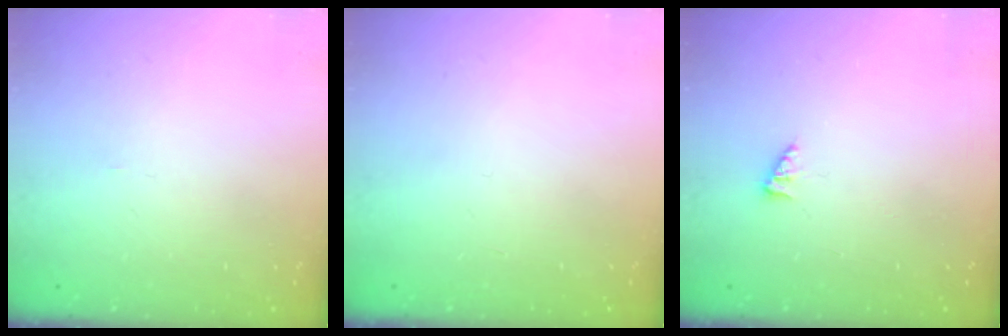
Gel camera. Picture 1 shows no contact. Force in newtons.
{"total": 0.0}
{"total": 1.6, "press": 1.5, "slide": 0.3}